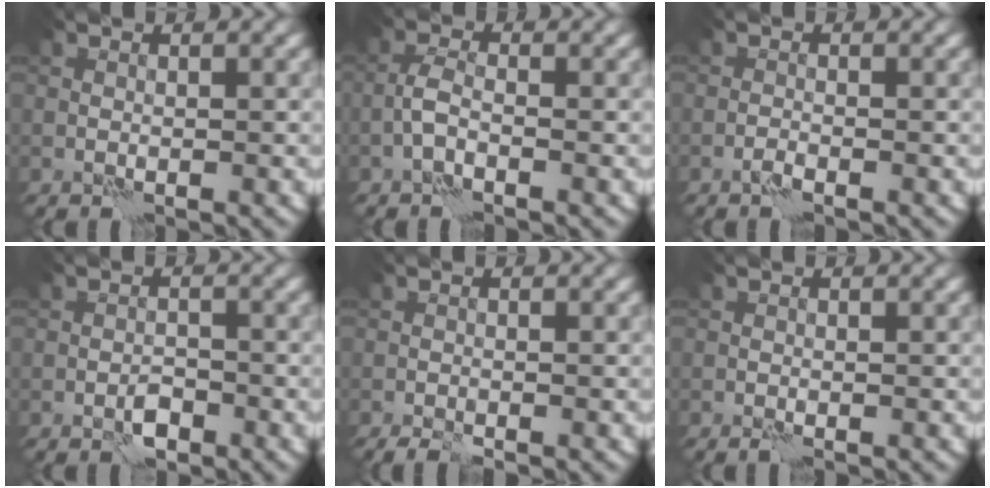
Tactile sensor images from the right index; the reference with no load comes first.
{"total": 1.4, "force": [-0.8, 0.3, 1.2], "torque": [-0.025, 0.006, -0.022]}
{"total": 0.6, "force": [-0.5, -0.2, 0.3], "torque": [-0.008, 0.001, -0.011]}
{"total": 1.4, "force": [-1.0, 0.5, 0.8], "torque": [-0.010, 0.004, -0.019]}
{"total": 1.6, "force": [-1.3, 0.1, 1.0], "torque": [-0.030, -0.002, -0.026]}
{"total": 0.5, "force": [-0.3, -0.1, 0.4], "torque": [-0.010, -0.001, -0.007]}